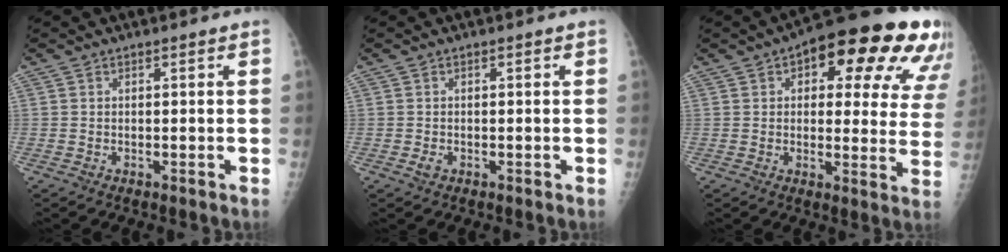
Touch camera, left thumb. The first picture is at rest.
{"total": 1.0, "force": [-0.5, 0.7, 0.6], "torque": [-0.009, -0.001, -0.007]}
{"total": 22.8, "force": [11.0, 9.6, 17.5], "torque": [-0.186, -0.001, 0.133]}